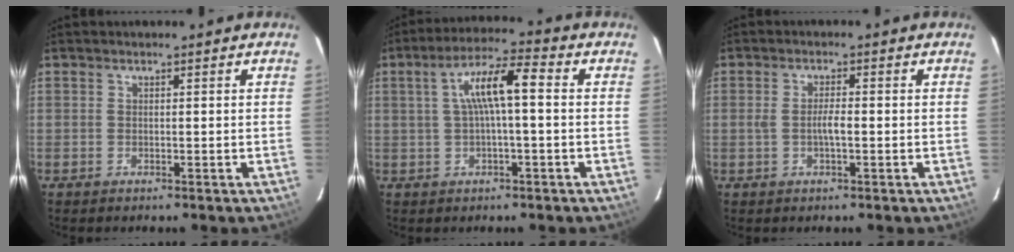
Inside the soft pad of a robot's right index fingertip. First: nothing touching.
{"total": 8.1, "force": [0.7, 1.4, 8.0], "torque": [-0.143, 0.020, 0.015]}
{"total": 2.6, "force": [-0.6, 0.5, 2.5], "torque": [-0.048, 0.002, -0.011]}